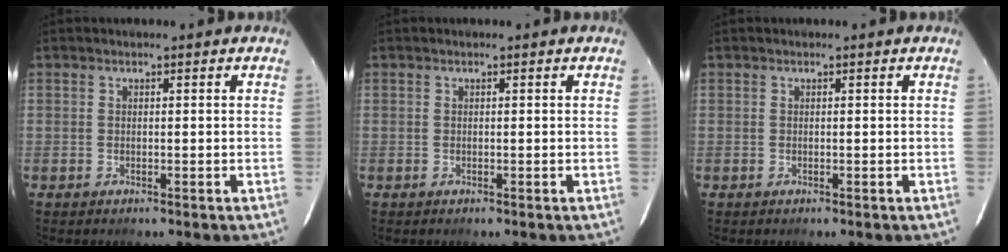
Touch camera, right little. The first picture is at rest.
{"total": 0.0}
{"total": 0.0}